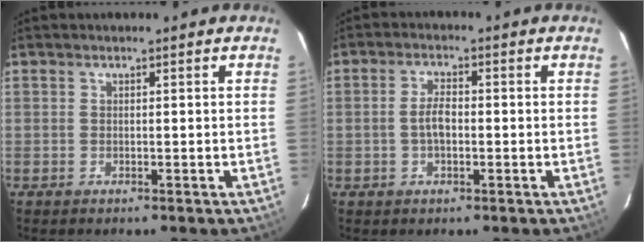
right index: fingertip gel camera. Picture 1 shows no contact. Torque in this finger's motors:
{"motor_torque": [-0.10, 0.08, -0.04, 0.00]}